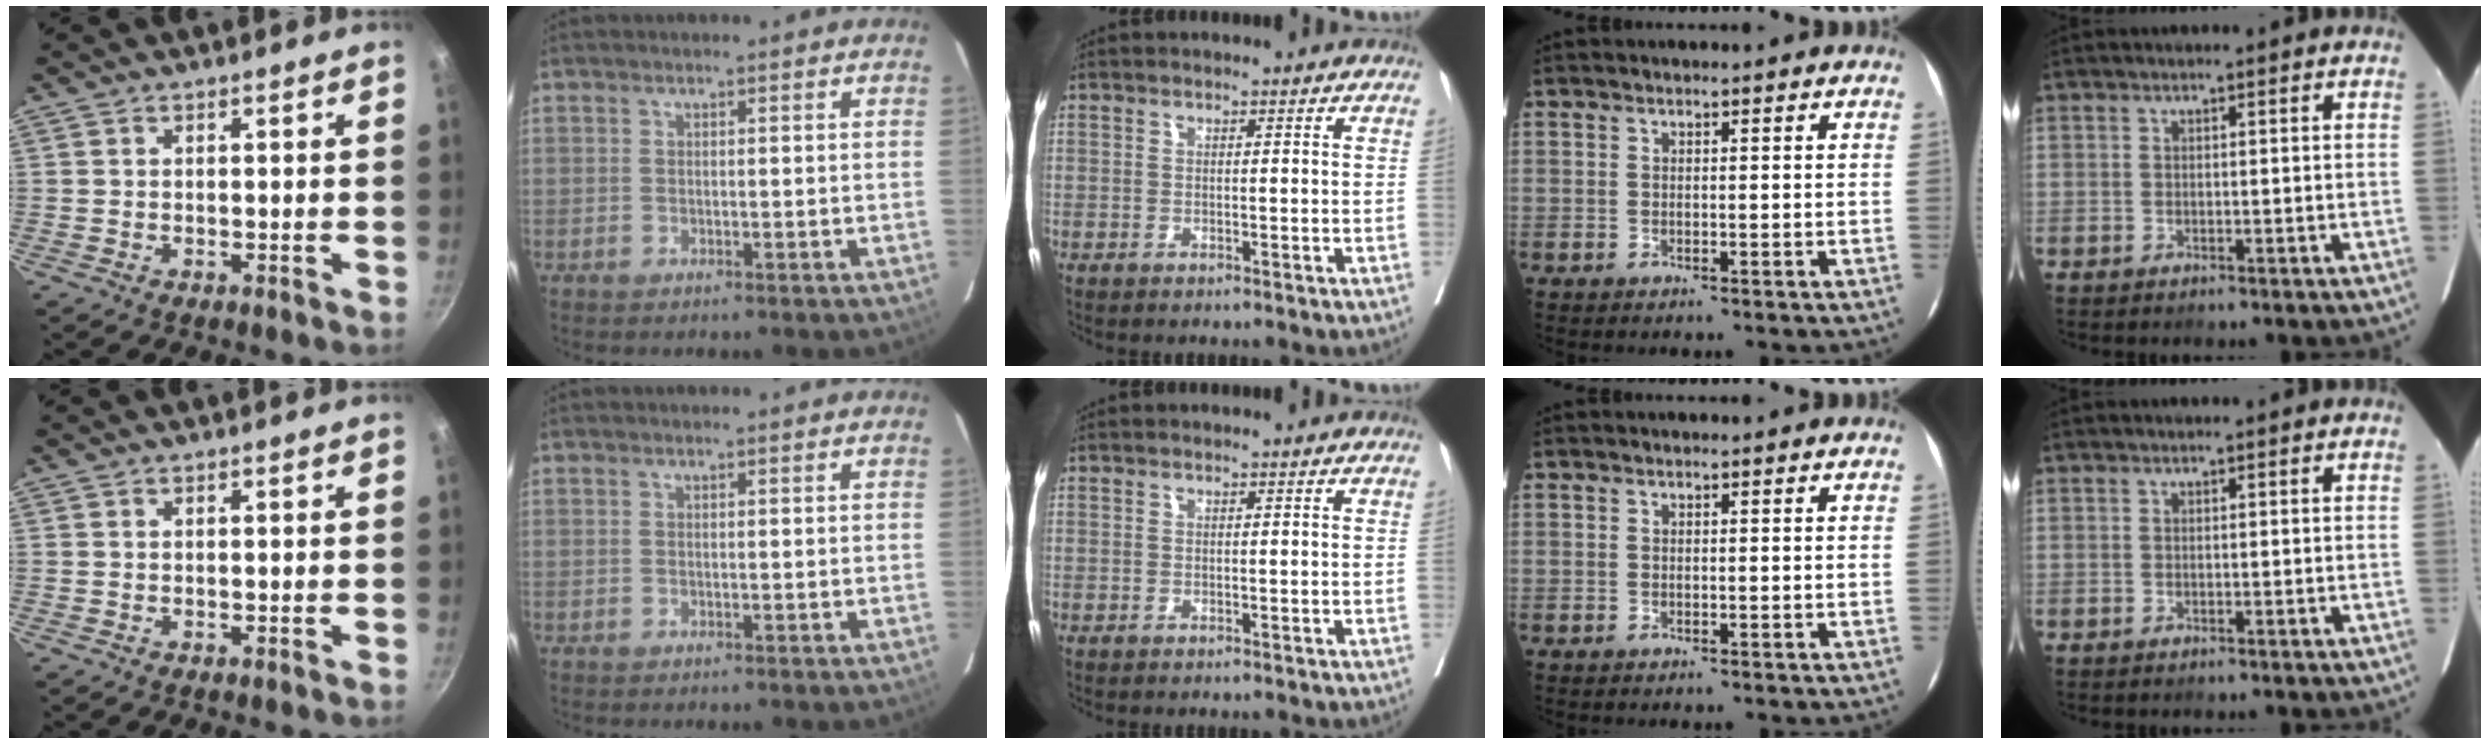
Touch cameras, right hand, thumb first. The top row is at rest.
{}